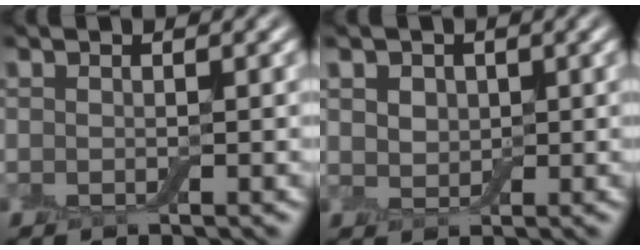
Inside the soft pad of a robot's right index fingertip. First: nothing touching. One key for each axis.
{"total": 3.3, "fx": 1.5, "fy": 2.5, "fz": 1.6, "tx": -0.035, "ty": 0.011, "tz": 0.017}